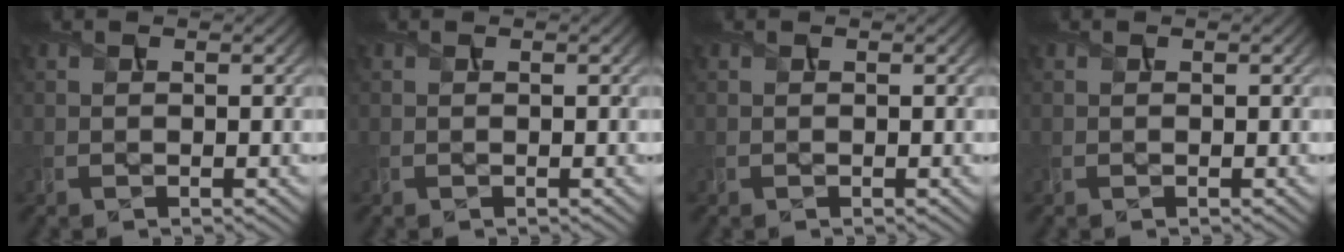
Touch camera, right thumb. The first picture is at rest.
{"total": 0.0}
{"total": 0.0}
{"total": 0.0}